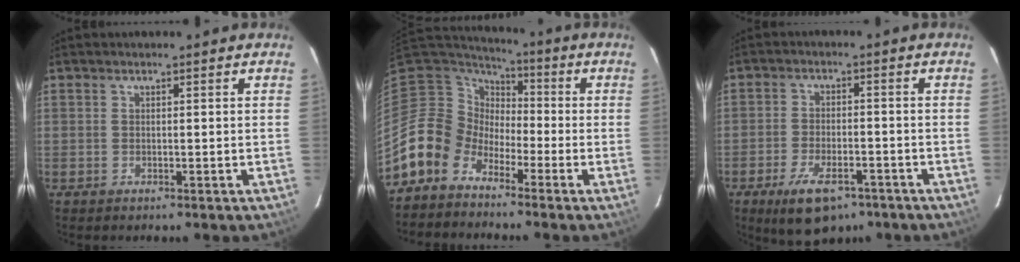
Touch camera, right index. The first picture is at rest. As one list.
[{"total": 8.4, "force": [-5.1, 6.6, 1.2], "torque": [-0.032, 0.029, -0.118]}, {"total": 10.4, "force": [-6.8, 4.7, 6.4], "torque": [-0.137, -0.015, -0.110]}]